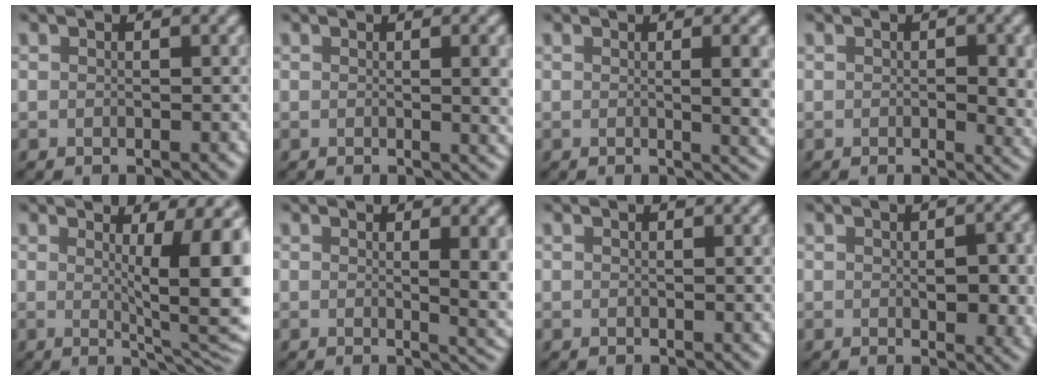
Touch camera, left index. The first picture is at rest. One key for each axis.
{"total": 4.3, "fx": 0.3, "fy": 1.4, "fz": 4.0, "tx": -0.036, "ty": 0.001, "tz": 0.004}
{"total": 6.5, "fx": 0.4, "fy": 2.4, "fz": 6.0, "tx": -0.043, "ty": 0.001, "tz": 0.007}
{"total": 3.7, "fx": -0.2, "fy": 1.6, "fz": 3.3, "tx": -0.042, "ty": -0.008, "tz": -0.001}
{"total": 9.5, "fx": 1.3, "fy": 2.2, "fz": 9.2, "tx": -0.111, "ty": -0.008, "tz": 0.021}
{"total": 6.1, "fx": 0.5, "fy": 2.0, "fz": 5.8, "tx": -0.052, "ty": -0.007, "tz": 0.010}
{"total": 1.4, "fx": 0.1, "fy": 0.4, "fz": 1.4, "tx": -0.014, "ty": 0.002, "tz": -0.001}
{"total": 5.2, "fx": -0.1, "fy": 2.2, "fz": 4.7, "tx": -0.059, "ty": -0.009, "tz": 0.004}